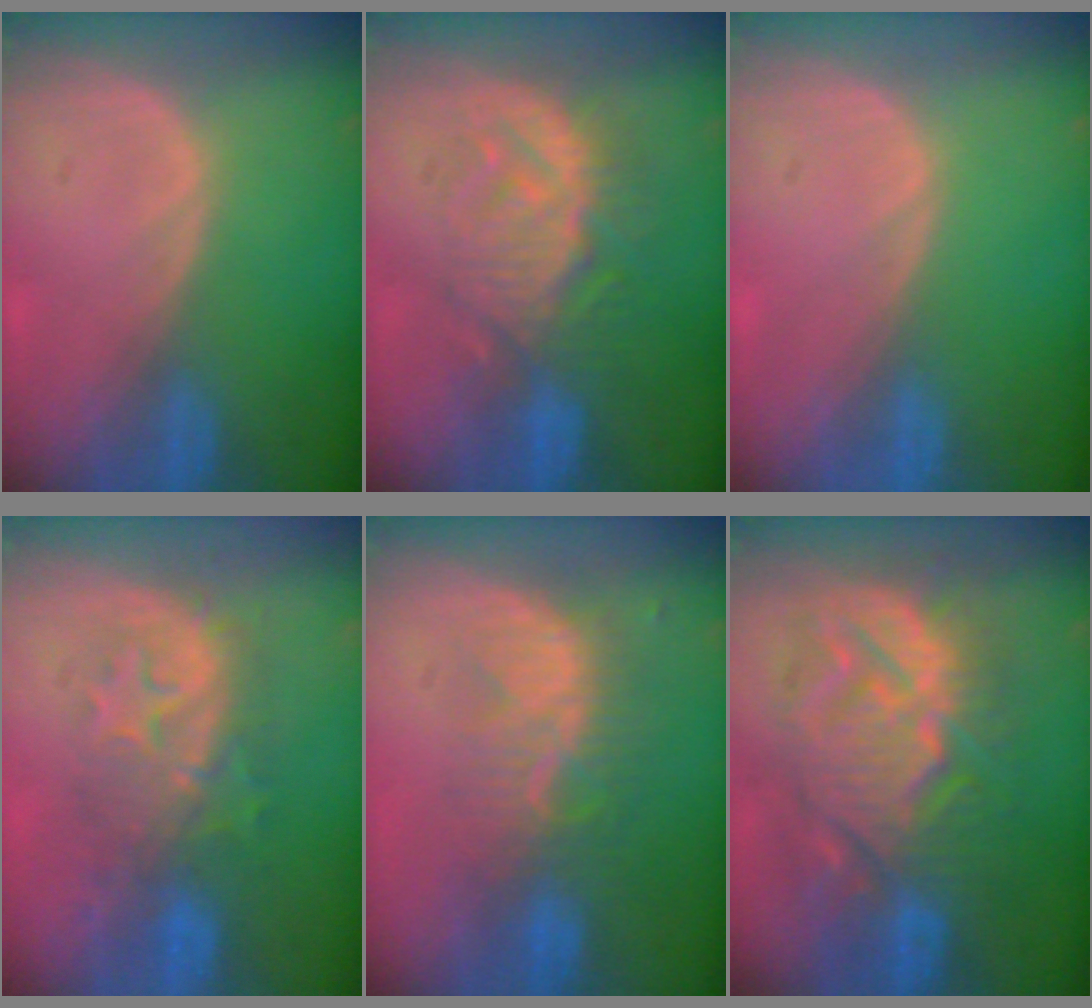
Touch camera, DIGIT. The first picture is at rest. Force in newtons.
{"total": 9.2, "press": 8.6, "slide": 3.2}
{"total": 0.0}
{"total": 8.2, "press": 8.1, "slide": 1.0}
{"total": 8.2, "press": 7.4, "slide": 3.6}
{"total": 13.4, "press": 13.4, "slide": 1.5}